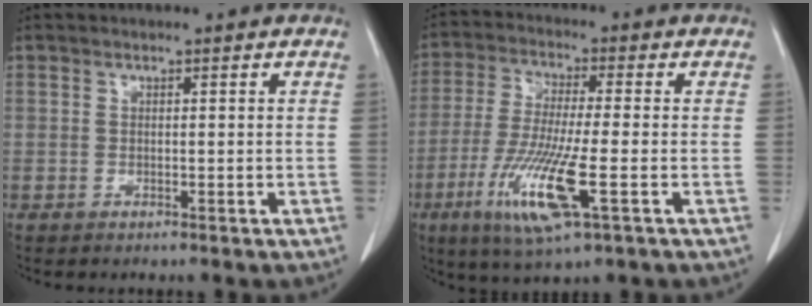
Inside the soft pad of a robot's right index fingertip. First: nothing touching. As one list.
[{"total": 12.3, "force": [-4.3, 1.0, 11.5], "torque": [-0.236, -0.026, -0.078]}]